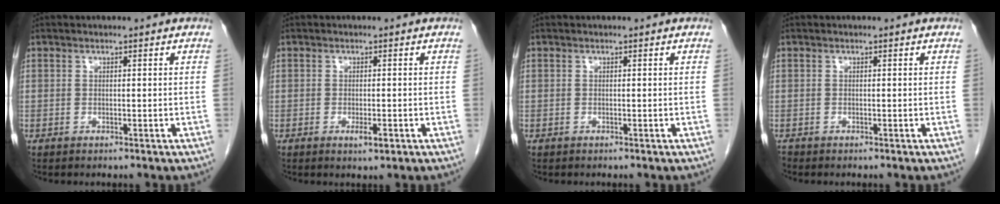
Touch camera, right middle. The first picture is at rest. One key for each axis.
{"total": 1.9, "fx": -0.8, "fy": 0.5, "fz": 1.7, "tx": -0.027, "ty": -0.003, "tz": -0.011}
{"total": 0.0}
{"total": 0.0}